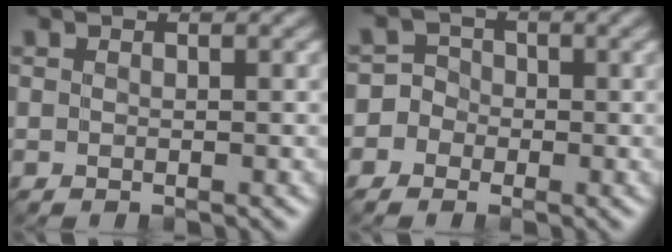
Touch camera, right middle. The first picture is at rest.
{"total": 3.8, "force": [-1.8, 3.3, 0.4], "torque": [0.015, 0.013, -0.052]}